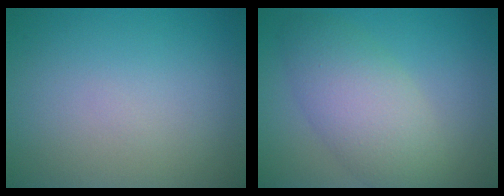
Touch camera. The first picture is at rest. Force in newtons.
{"total": 5.7, "press": 5.7, "slide": 0.4}